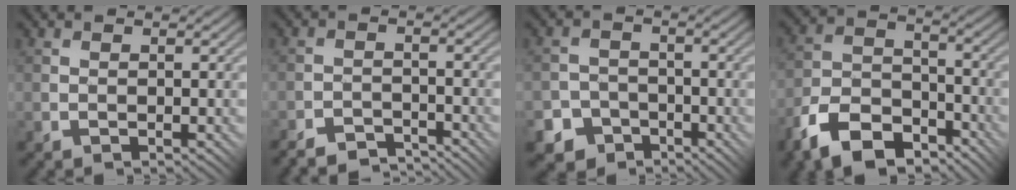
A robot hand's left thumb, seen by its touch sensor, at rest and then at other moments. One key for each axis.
{"total": 4.5, "fx": -4.4, "fy": 0.4, "fz": 0.6, "tx": -0.008, "ty": 0.003, "tz": -0.083}
{"total": 6.5, "fx": -4.3, "fy": 4.9, "fz": 0.7, "tx": -0.012, "ty": -0.008, "tz": -0.092}
{"total": 10.9, "fx": -7.7, "fy": 5.4, "fz": 5.5, "tx": -0.120, "ty": -0.007, "tz": -0.154}